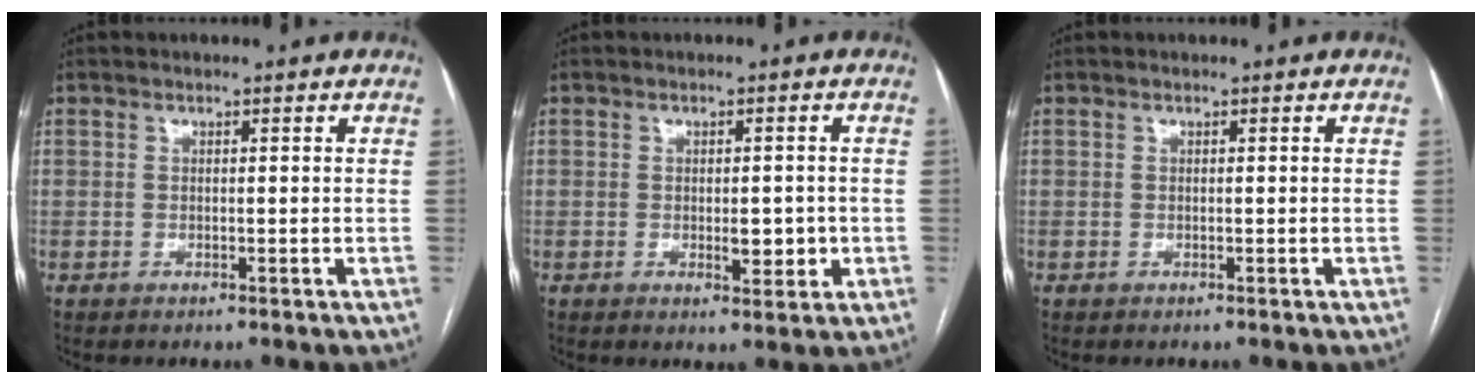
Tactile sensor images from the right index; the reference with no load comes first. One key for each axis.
{"total": 3.6, "fx": -0.6, "fy": 1.6, "fz": 3.1, "tx": -0.041, "ty": -0.001, "tz": -0.003}
{"total": 0.0}